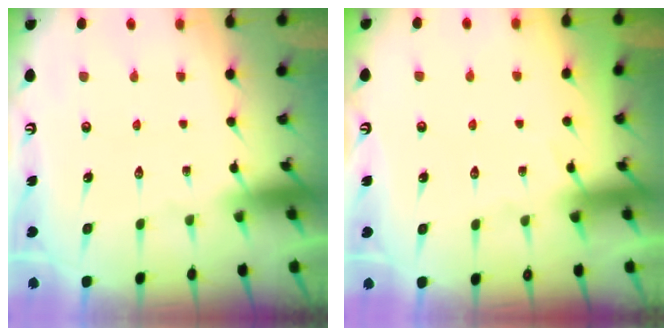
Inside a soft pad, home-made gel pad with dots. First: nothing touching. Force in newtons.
{"total": 5.0, "press": 4.9, "slide": 0.7}